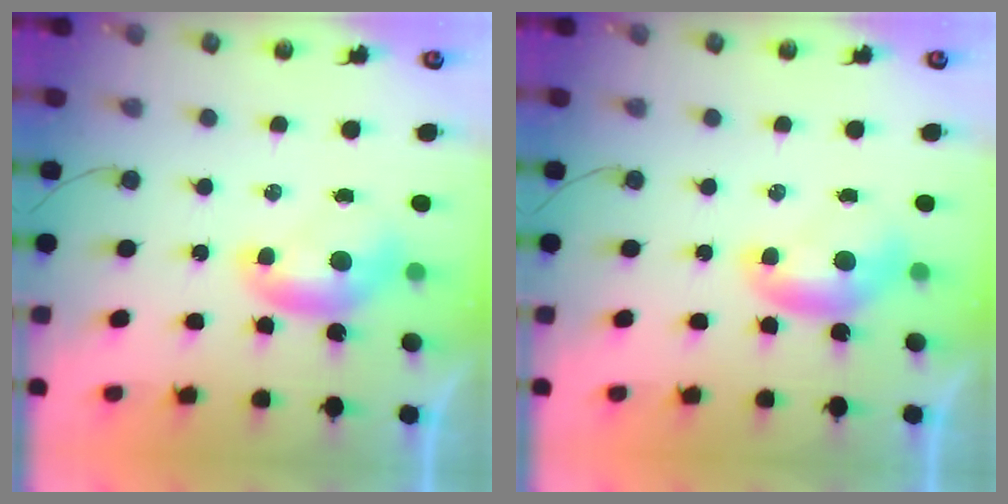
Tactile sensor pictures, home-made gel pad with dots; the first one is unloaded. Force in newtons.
{"total": 0.0}